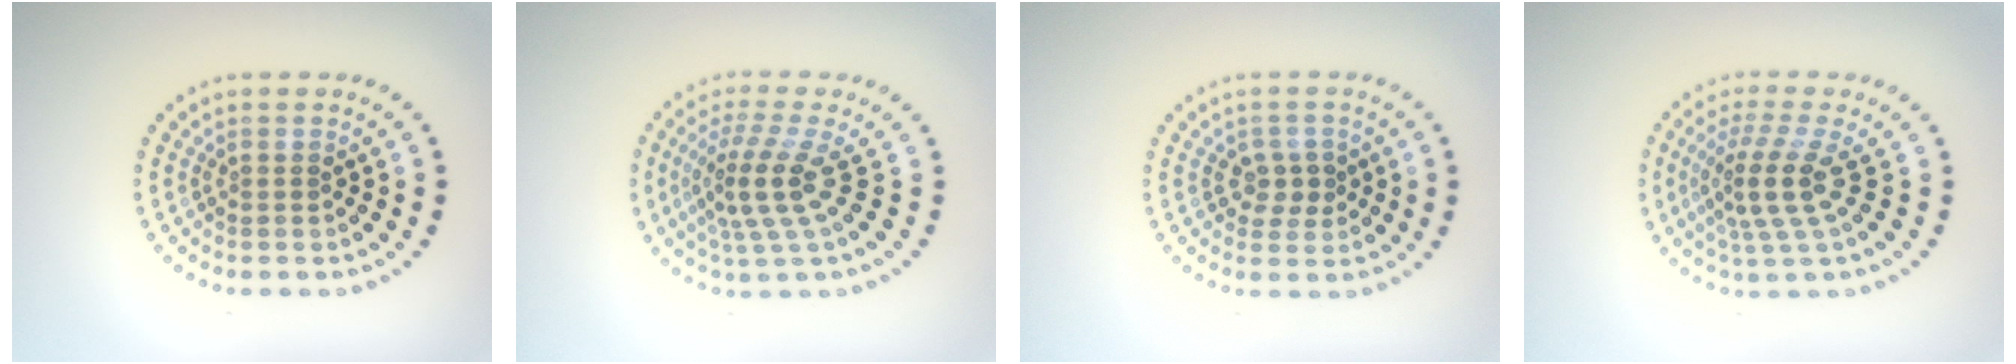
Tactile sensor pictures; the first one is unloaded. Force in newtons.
{"total": 4.0, "press": 2.8, "slide": 2.8}
{"total": 2.1, "press": 2.0, "slide": 0.7}
{"total": 4.1, "press": 2.9, "slide": 2.9}